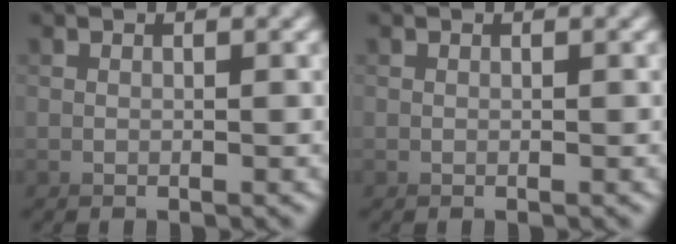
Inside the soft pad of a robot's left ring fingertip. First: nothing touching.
{"total": 0.0}